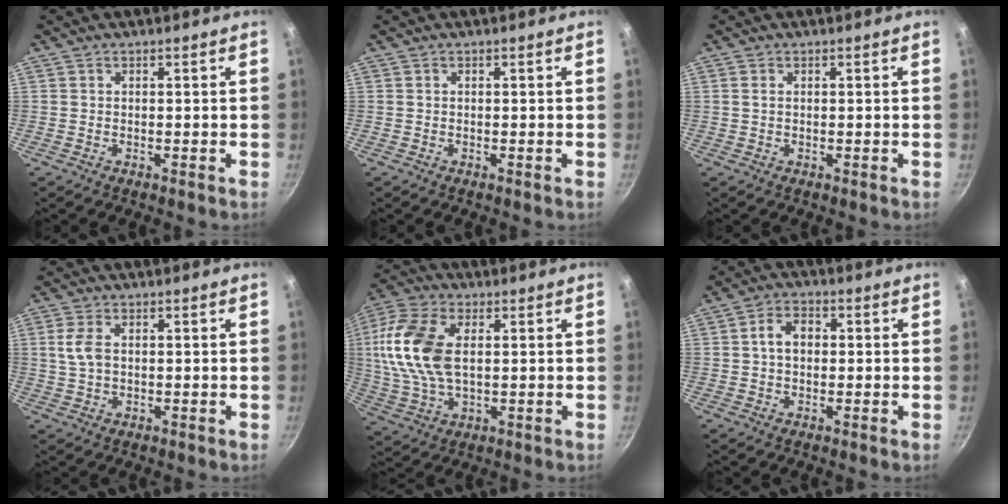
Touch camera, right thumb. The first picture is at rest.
{"total": 0.0}
{"total": 1.0, "force": [0.3, 0.6, 0.7], "torque": [-0.014, 0.002, 0.004]}
{"total": 4.5, "force": [0.8, 2.7, 3.5], "torque": [-0.075, 0.003, 0.016]}
{"total": 15.8, "force": [2.4, 9.1, 12.7], "torque": [-0.257, 0.006, 0.042]}
{"total": 5.2, "force": [0.5, 3.7, 3.6], "torque": [-0.047, 0.015, 0.000]}